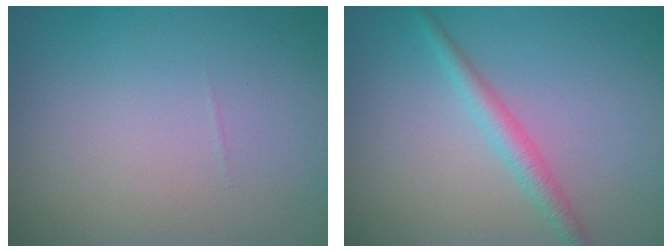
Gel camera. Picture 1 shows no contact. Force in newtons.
{"total": 2.2, "press": 2.2, "slide": 0.0}